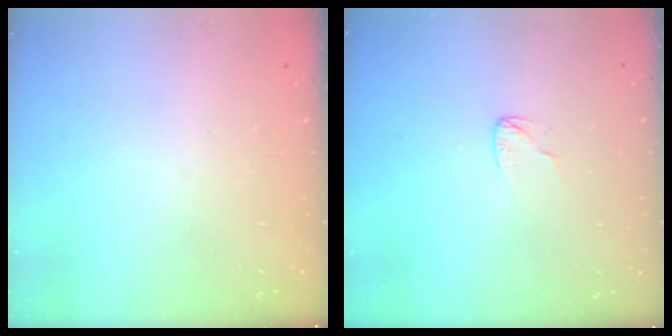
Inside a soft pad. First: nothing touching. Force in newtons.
{"total": 3.8, "press": 3.8, "slide": 0.2}